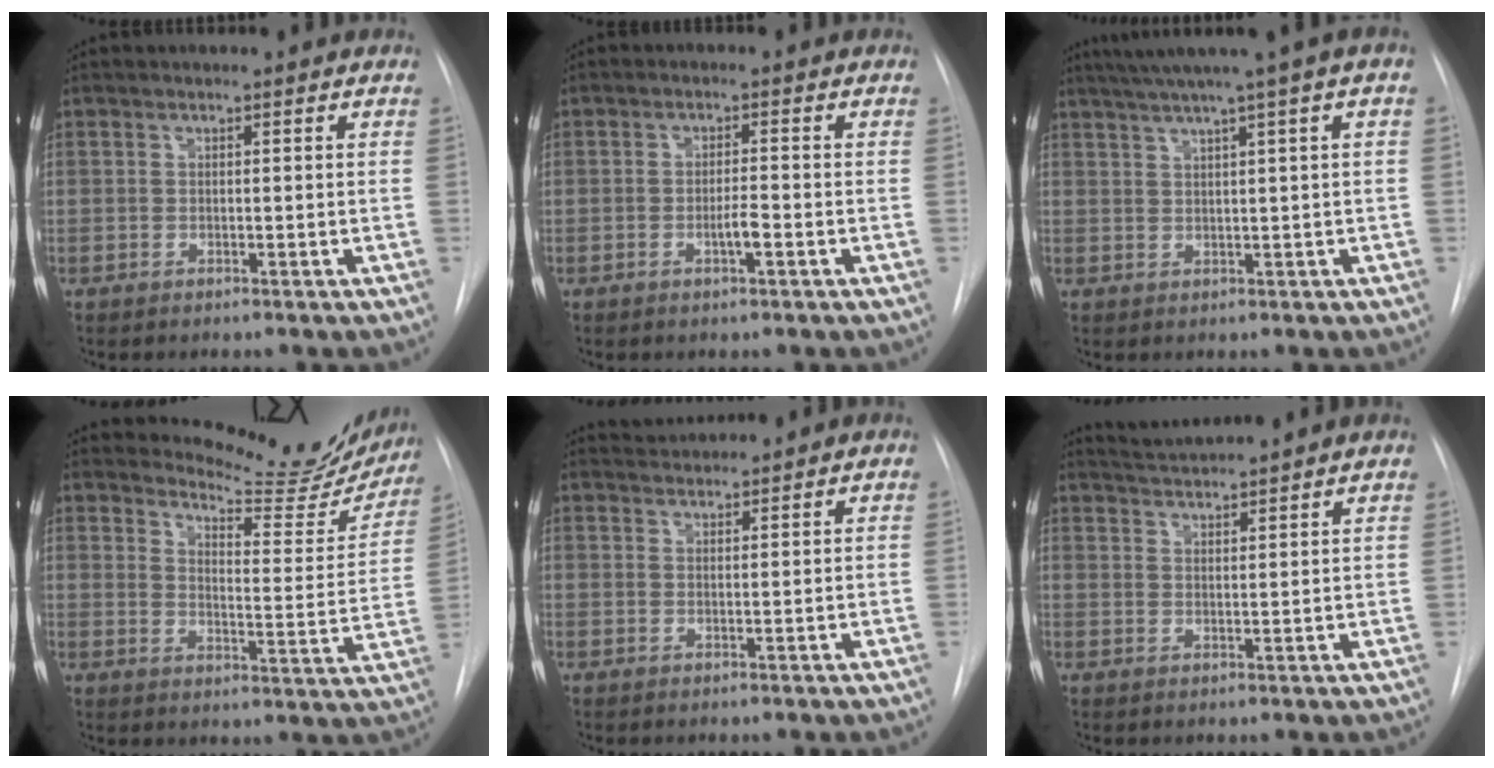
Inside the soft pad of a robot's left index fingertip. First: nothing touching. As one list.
[{"total": 2.4, "force": [-0.9, 0.3, 2.2], "torque": [-0.040, 0.000, -0.016]}, {"total": 7.3, "force": [4.7, -1.0, 5.6], "torque": [-0.082, 0.027, 0.070]}, {"total": 15.8, "force": [15.3, 2.6, 3.2], "torque": [-0.036, -0.075, 0.178]}, {"total": 2.7, "force": [2.7, -0.4, -0.3], "torque": [-0.001, 0.017, 0.055]}, {"total": 6.3, "force": [6.1, -1.0, 1.4], "torque": [-0.032, 0.017, 0.097]}]